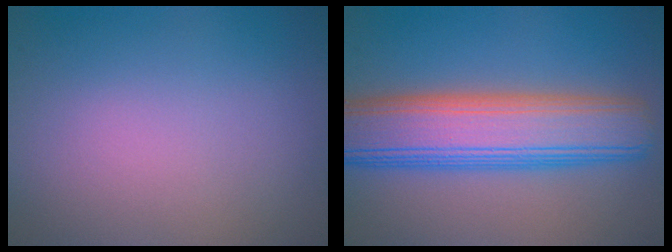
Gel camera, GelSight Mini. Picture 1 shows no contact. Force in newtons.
{"total": 9.2, "press": 9.2, "slide": 0.3}